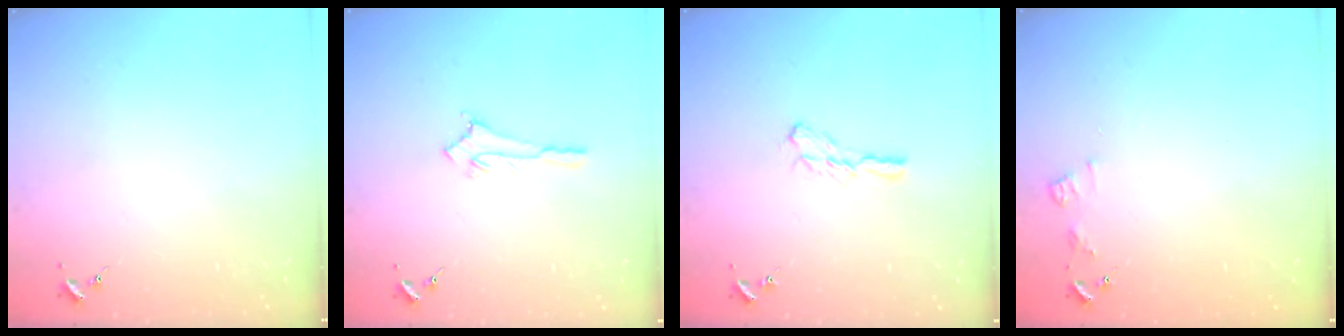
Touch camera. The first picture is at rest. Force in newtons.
{"total": 2.8, "press": 2.8, "slide": 0.3}
{"total": 5.7, "press": 5.7, "slide": 0.4}
{"total": 5.2, "press": 5.2, "slide": 0.7}